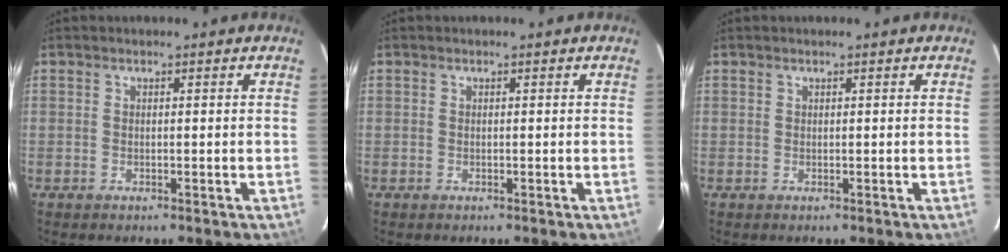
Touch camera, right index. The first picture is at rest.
{"total": 0.0}
{"total": 0.0}